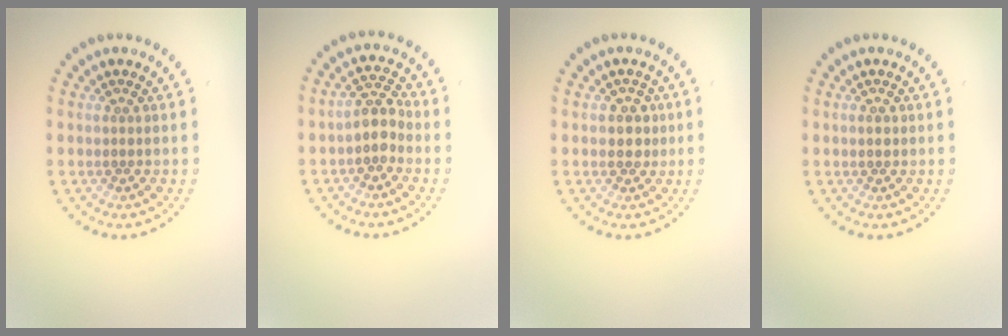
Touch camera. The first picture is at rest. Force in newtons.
{"total": 2.4, "press": 2.0, "slide": 1.3}
{"total": 1.8, "press": 1.5, "slide": 0.9}
{"total": 0.9, "press": 0.9, "slide": 0.0}